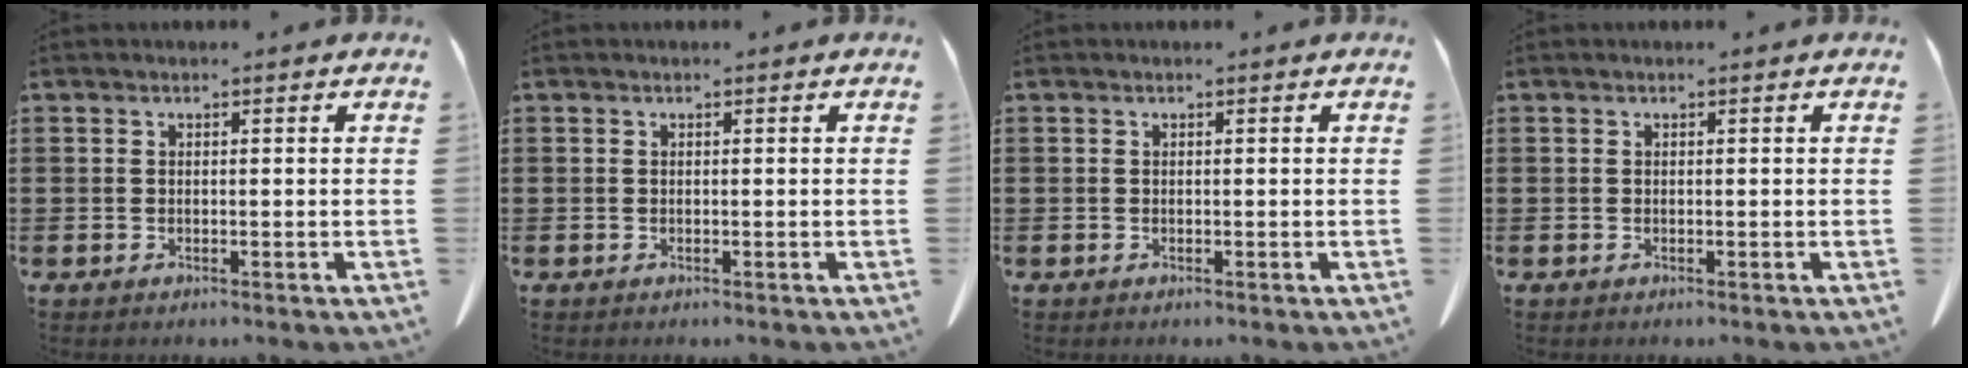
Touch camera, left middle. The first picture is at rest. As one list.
[{"total": 0.0}, {"total": 0.0}, {"total": 0.0}]